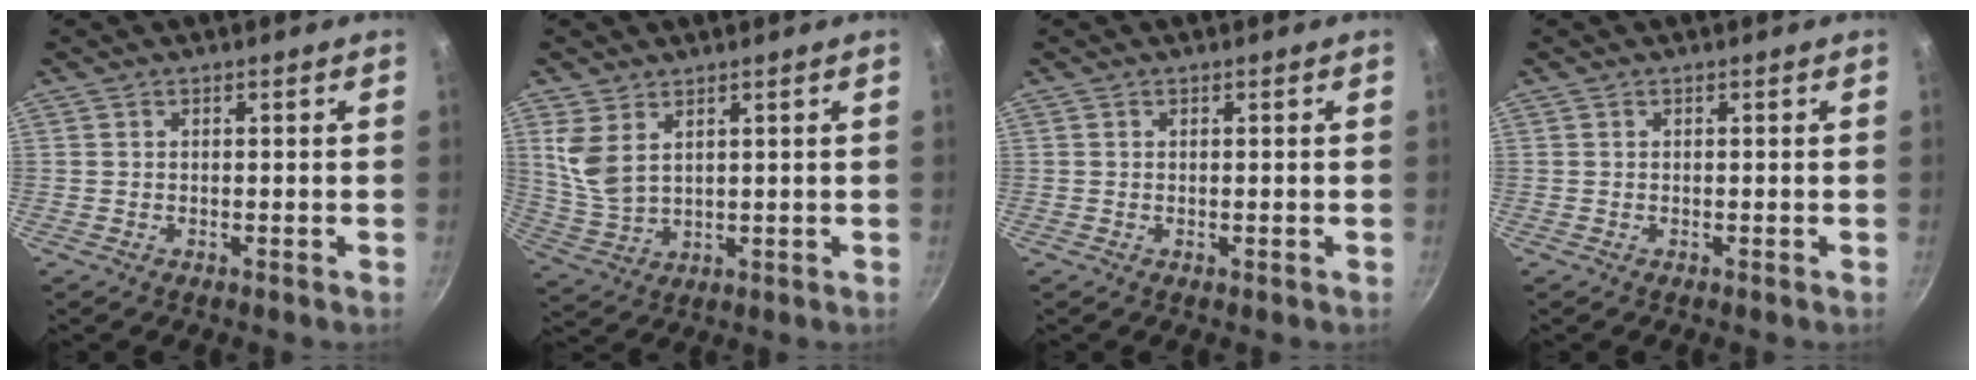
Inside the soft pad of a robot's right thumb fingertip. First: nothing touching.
{"total": 7.1, "force": [3.2, 4.2, 4.8], "torque": [-0.093, -0.022, 0.074]}
{"total": 0.0}
{"total": 0.0}